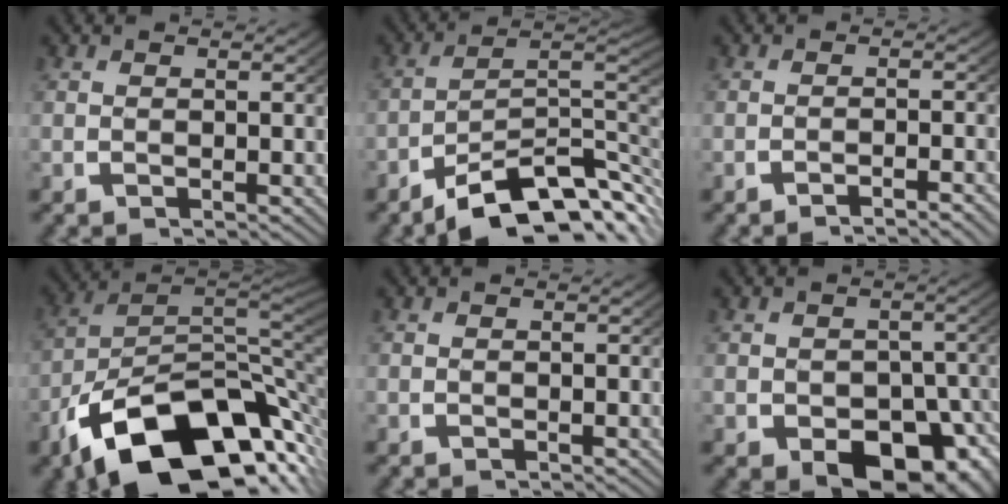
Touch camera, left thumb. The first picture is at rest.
{"total": 13.2, "force": [-5.4, 7.6, 9.3], "torque": [-0.143, -0.034, -0.072]}
{"total": 2.2, "force": [-1.9, 0.1, 1.2], "torque": [-0.017, 0.005, -0.032]}
{"total": 21.0, "force": [-8.1, 12.6, 14.7], "torque": [-0.255, -0.066, -0.098]}
{"total": 0.0}
{"total": 8.6, "force": [-3.1, 5.7, 5.7], "torque": [-0.090, -0.050, -0.022]}